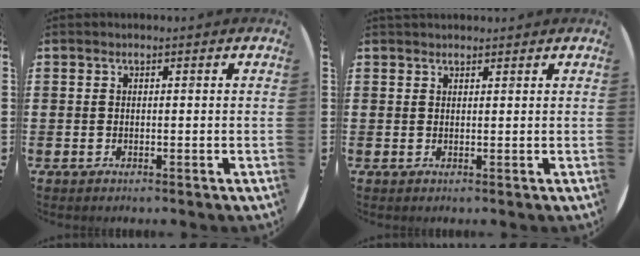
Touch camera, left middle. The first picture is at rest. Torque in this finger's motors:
{"motor_torque": [0.53, -0.51, 0.04, 0.05]}